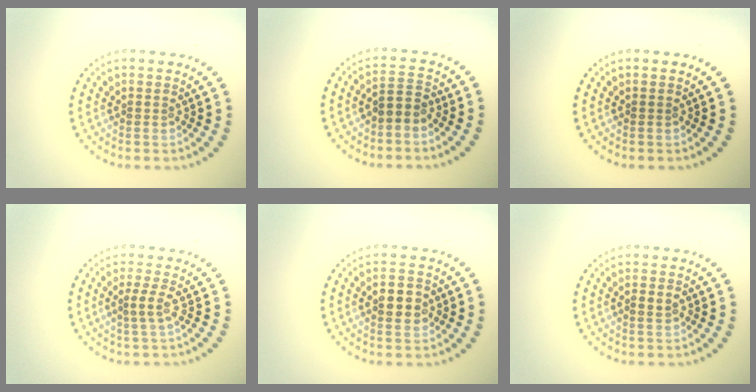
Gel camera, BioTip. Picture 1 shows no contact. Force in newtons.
{"total": 2.0, "press": 1.6, "slide": 1.2}
{"total": 0.0}
{"total": 1.5, "press": 0.9, "slide": 1.2}
{"total": 2.7, "press": 2.7, "slide": 0.1}
{"total": 1.1, "press": 1.1, "slide": 0.4}